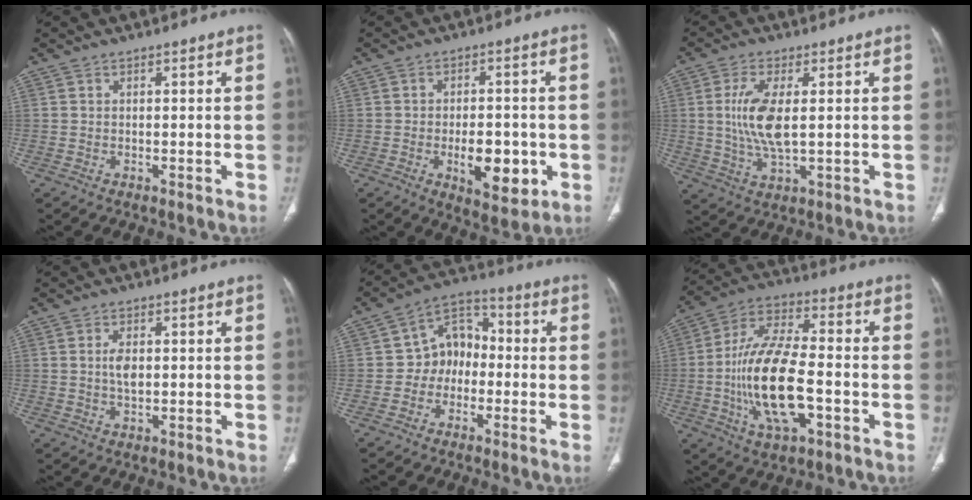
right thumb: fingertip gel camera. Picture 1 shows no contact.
{"total": 10.0, "force": [-2.7, 5.1, 8.2], "torque": [-0.097, 0.003, -0.027]}
{"total": 9.3, "force": [0.9, 3.6, 8.6], "torque": [-0.187, -0.011, 0.021]}
{"total": 3.2, "force": [0.3, 1.7, 2.7], "torque": [-0.047, -0.001, 0.006]}
{"total": 8.8, "force": [-1.4, 7.1, 5.0], "torque": [-0.041, 0.036, -0.042]}
{"total": 18.6, "force": [-4.2, 8.0, 16.3], "torque": [-0.314, 0.025, -0.073]}